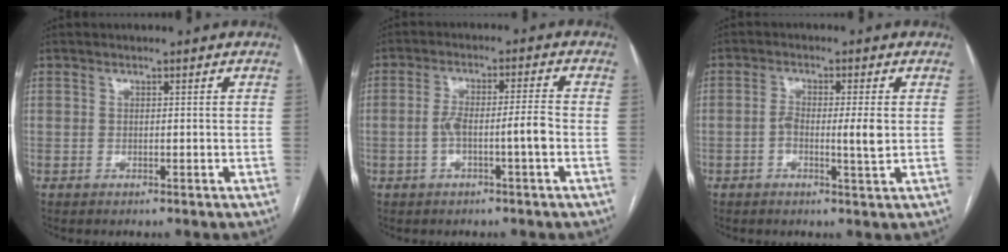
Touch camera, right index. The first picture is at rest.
{"total": 5.8, "force": [-1.7, 0.3, 5.5], "torque": [-0.108, 0.017, -0.025]}
{"total": 4.4, "force": [-0.5, 0.5, 4.4], "torque": [-0.078, -0.002, -0.009]}